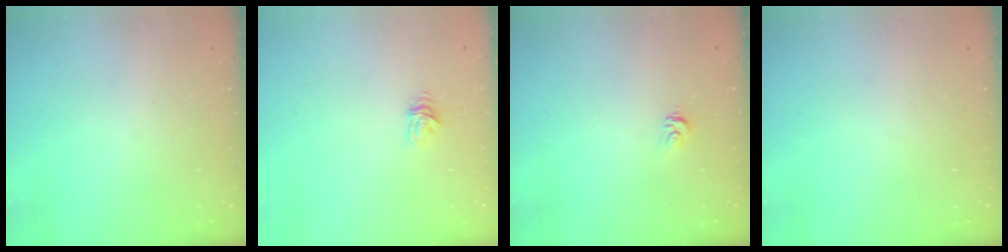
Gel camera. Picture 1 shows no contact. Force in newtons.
{"total": 4.3, "press": 4.3, "slide": 0.5}
{"total": 3.2, "press": 3.2, "slide": 0.1}
{"total": 0.0}